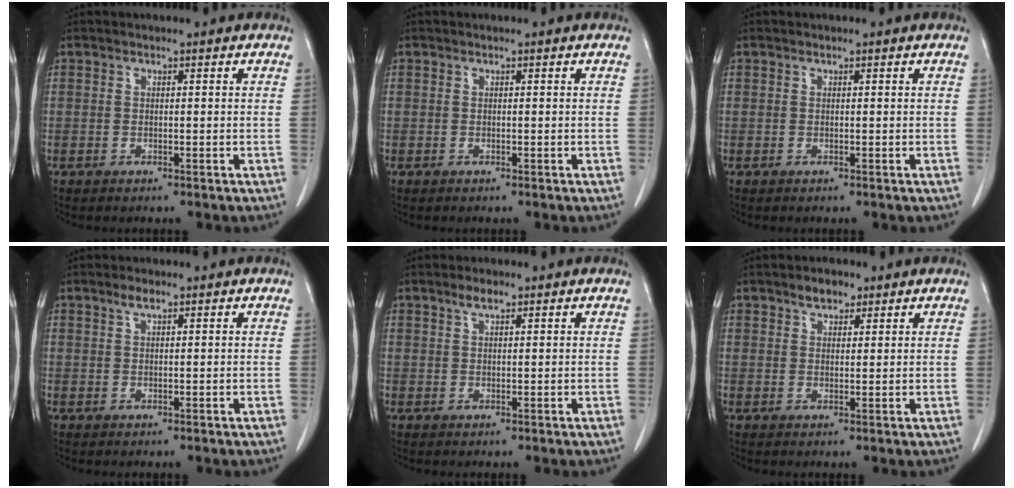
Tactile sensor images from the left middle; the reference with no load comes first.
{"total": 0.0}
{"total": 0.0}
{"total": 1.3, "force": [0.9, 0.3, 0.9], "torque": [-0.020, 0.002, 0.017]}
{"total": 1.8, "force": [1.3, 0.5, 1.2], "torque": [-0.025, 0.004, 0.023]}
{"total": 2.6, "force": [1.8, 1.4, 1.2], "torque": [-0.024, 0.005, 0.029]}